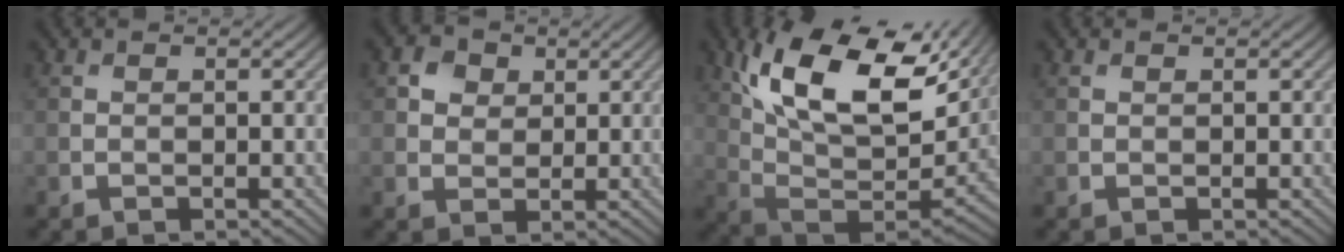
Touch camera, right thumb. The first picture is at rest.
{"total": 3.5, "force": [1.5, 2.8, 1.5], "torque": [-0.035, 0.001, 0.022]}
{"total": 17.2, "force": [8.5, 8.2, 12.5], "torque": [-0.261, 0.015, 0.161]}
{"total": 0.0}